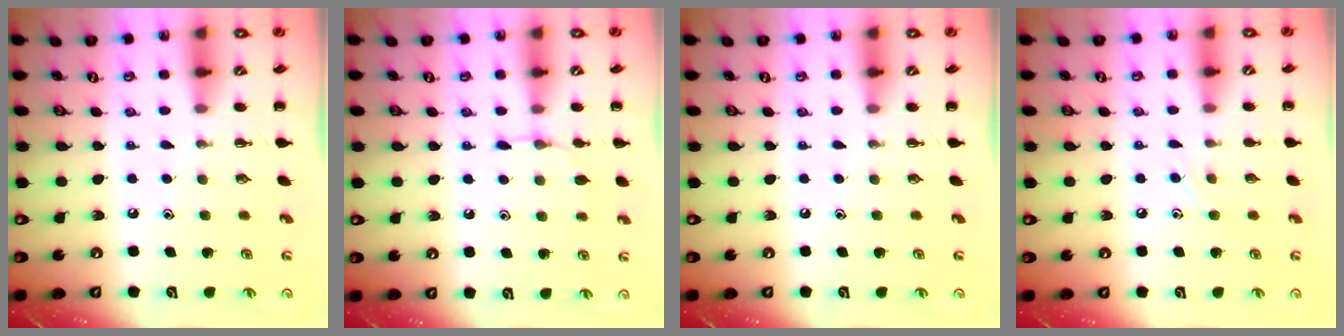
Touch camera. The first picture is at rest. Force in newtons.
{"total": 4.4, "press": 4.2, "slide": 1.2}
{"total": 0.0}
{"total": 4.1, "press": 3.9, "slide": 1.1}